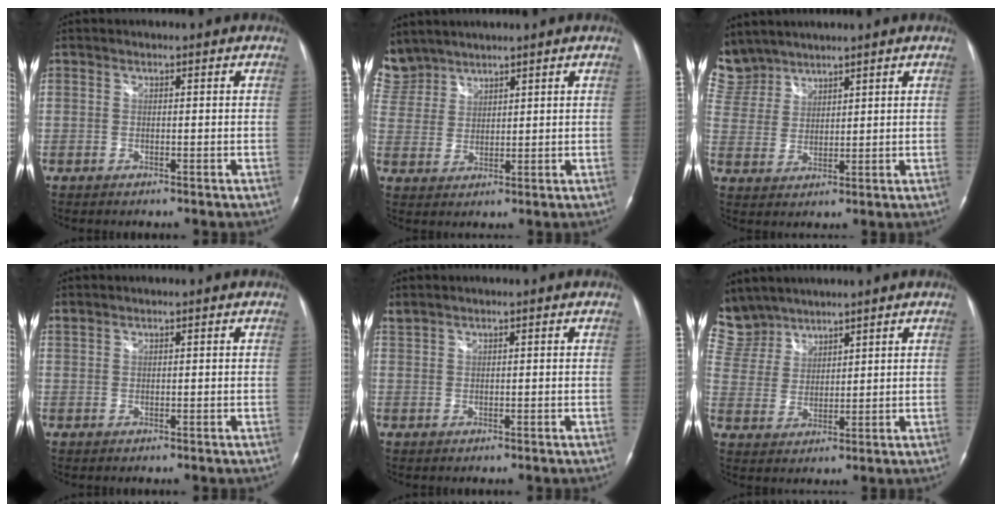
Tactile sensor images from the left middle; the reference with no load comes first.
{"total": 7.9, "force": [6.9, 3.8, 0.5], "torque": [-0.028, 0.012, 0.153]}
{"total": 8.8, "force": [7.8, 4.1, 0.6], "torque": [-0.035, 0.014, 0.173]}
{"total": 0.9, "force": [0.8, -0.1, 0.3], "torque": [-0.021, 0.014, 0.025]}
{"total": 1.0, "force": [1.0, 0.0, 0.3], "torque": [-0.017, 0.020, 0.028]}
{"total": 10.1, "force": [8.8, 4.8, 0.7], "torque": [-0.041, 0.017, 0.193]}